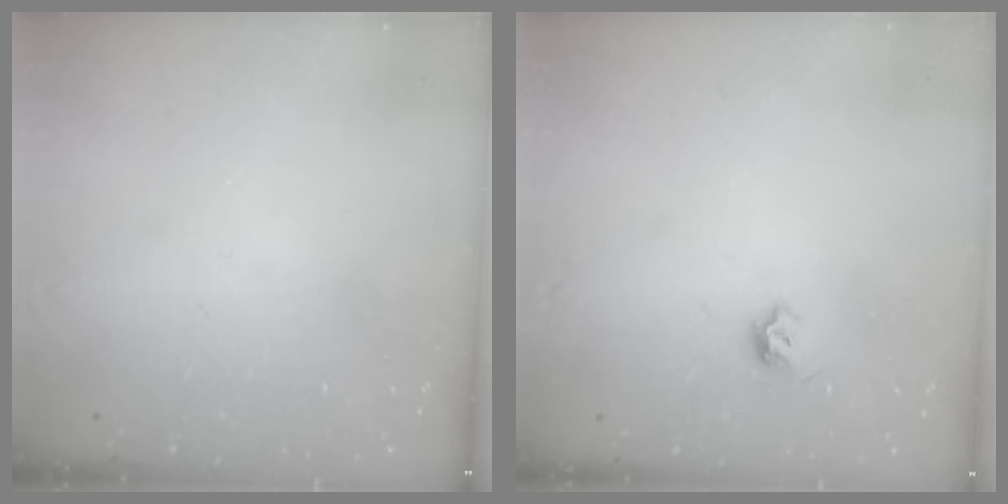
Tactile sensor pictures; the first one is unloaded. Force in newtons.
{"total": 4.1, "press": 4.0, "slide": 0.7}